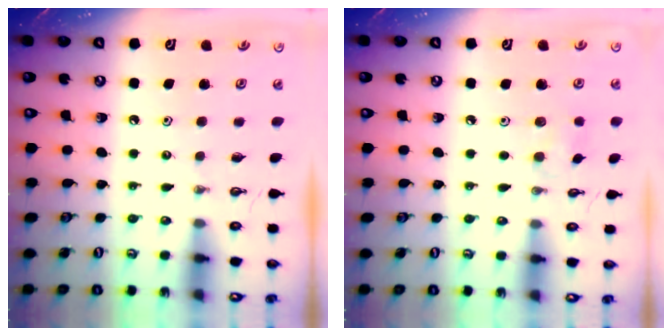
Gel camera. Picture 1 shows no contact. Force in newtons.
{"total": 6.7, "press": 6.6, "slide": 0.8}